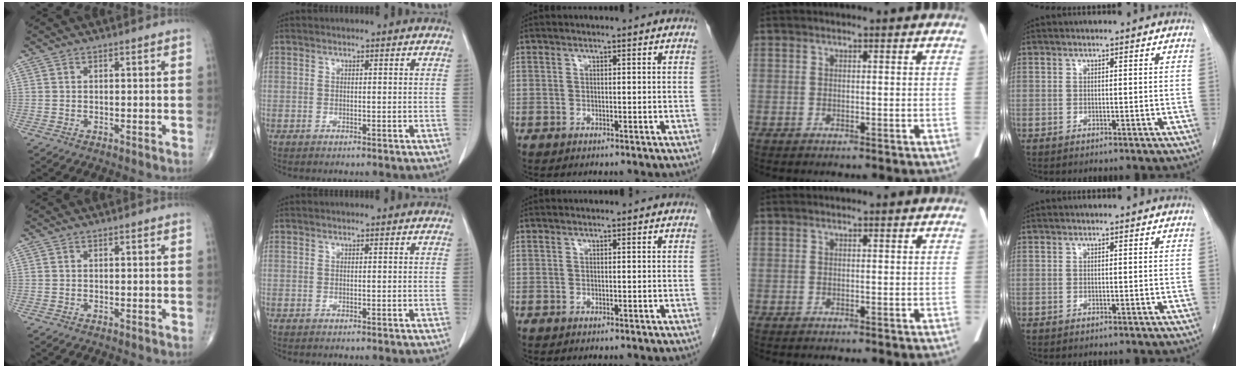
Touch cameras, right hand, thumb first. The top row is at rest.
{}